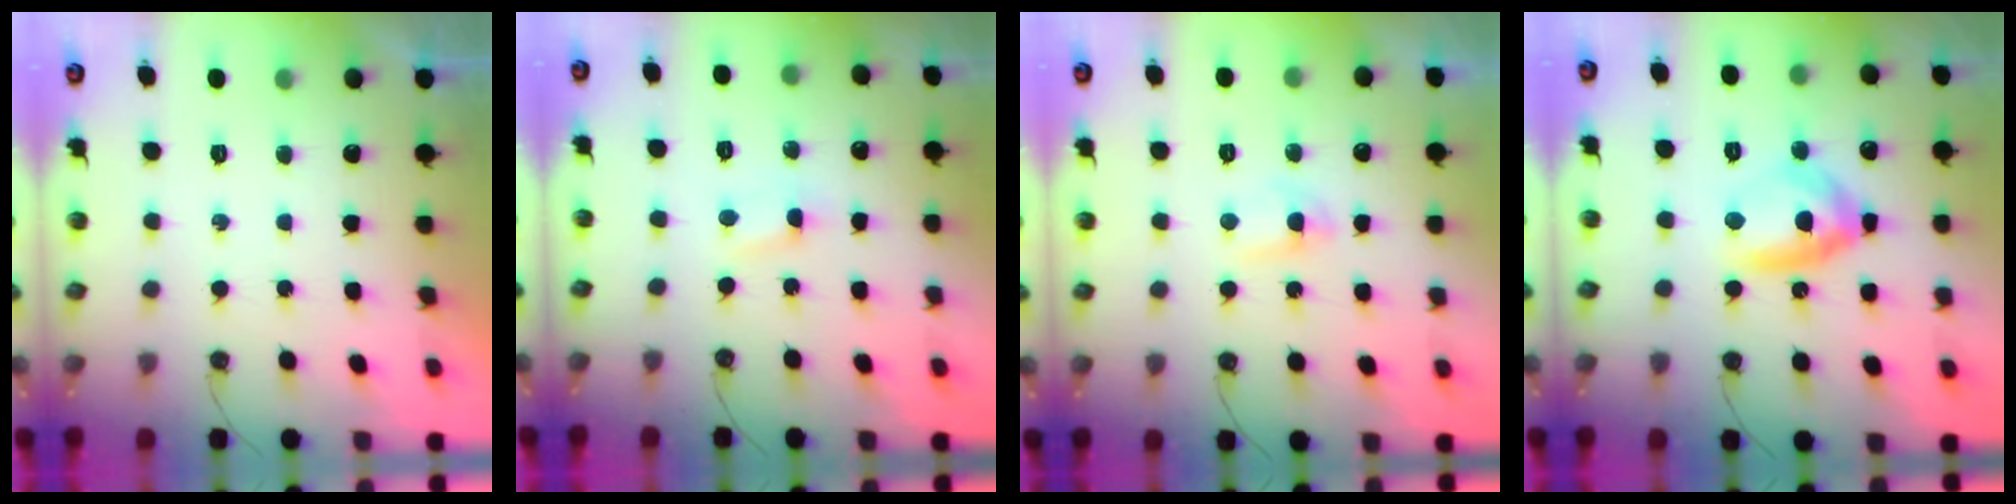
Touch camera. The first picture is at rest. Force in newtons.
{"total": 1.0, "press": 1.0, "slide": 0.1}
{"total": 4.7, "press": 4.7, "slide": 0.6}
{"total": 12.8, "press": 12.7, "slide": 1.1}